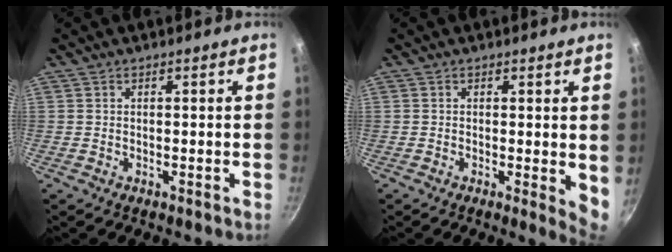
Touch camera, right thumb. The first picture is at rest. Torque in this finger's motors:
{"motor_torque": [-0.06, 0.54, 0.11, 0.01, 0.00]}